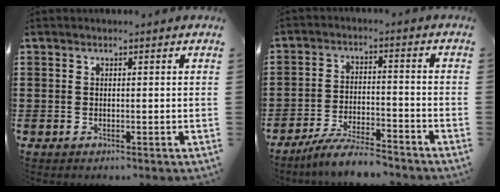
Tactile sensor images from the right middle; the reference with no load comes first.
{"total": 6.2, "force": [-5.7, 0.4, 2.3], "torque": [-0.049, -0.003, -0.110]}